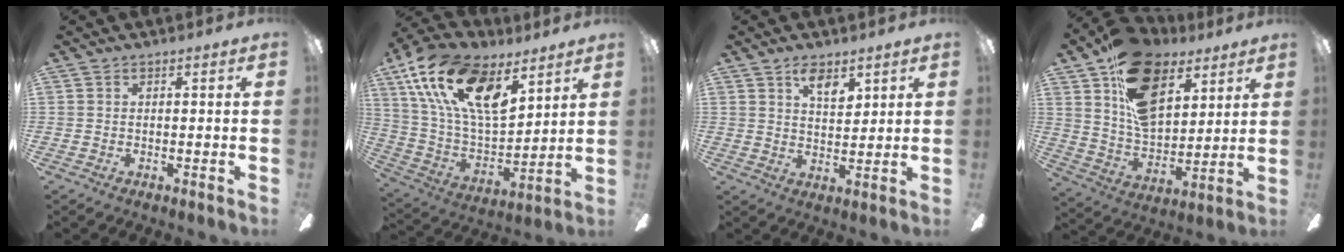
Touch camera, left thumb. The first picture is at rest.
{"total": 22.1, "force": [12.1, 10.7, 15.1], "torque": [-0.302, -0.053, 0.214]}
{"total": 5.9, "force": [3.9, 2.7, 3.6], "torque": [-0.048, -0.017, 0.064]}
{"total": 20.5, "force": [11.1, 12.3, 12.2], "torque": [-0.201, -0.047, 0.204]}